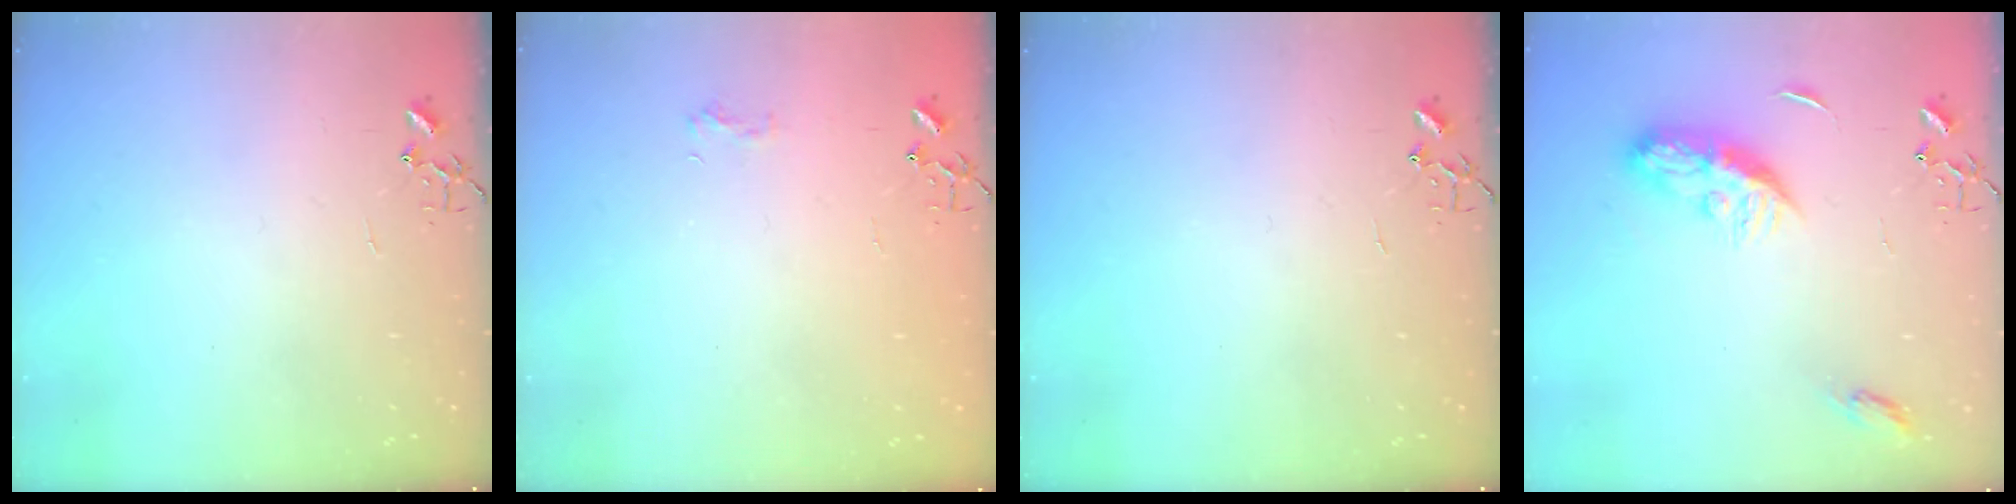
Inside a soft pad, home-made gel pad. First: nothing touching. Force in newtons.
{"total": 5.8, "press": 5.8, "slide": 0.7}
{"total": 0.0}
{"total": 9.6, "press": 9.6, "slide": 0.1}